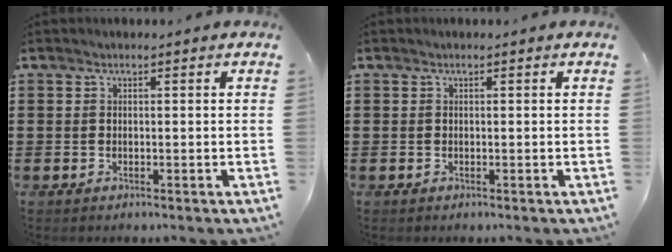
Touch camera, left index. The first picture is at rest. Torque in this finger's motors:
{"motor_torque": [-0.02, -0.02, 0.06, 0.00]}